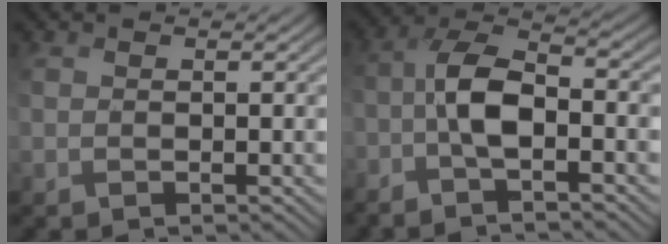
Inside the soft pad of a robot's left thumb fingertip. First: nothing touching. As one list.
[{"total": 6.7, "force": [-2.4, 2.4, 5.8], "torque": [-0.111, 0.013, -0.060]}]